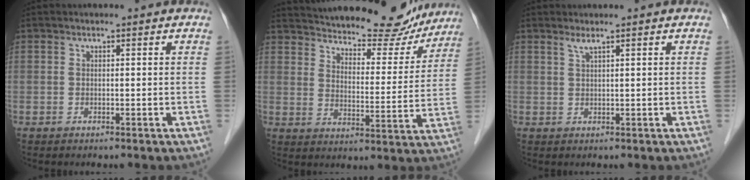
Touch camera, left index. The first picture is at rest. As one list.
[{"total": 22.6, "force": [20.9, 5.5, 6.7], "torque": [-0.100, -0.026, 0.271]}, {"total": 1.1, "force": [0.8, -0.2, 0.8], "torque": [-0.022, 0.001, 0.019]}]